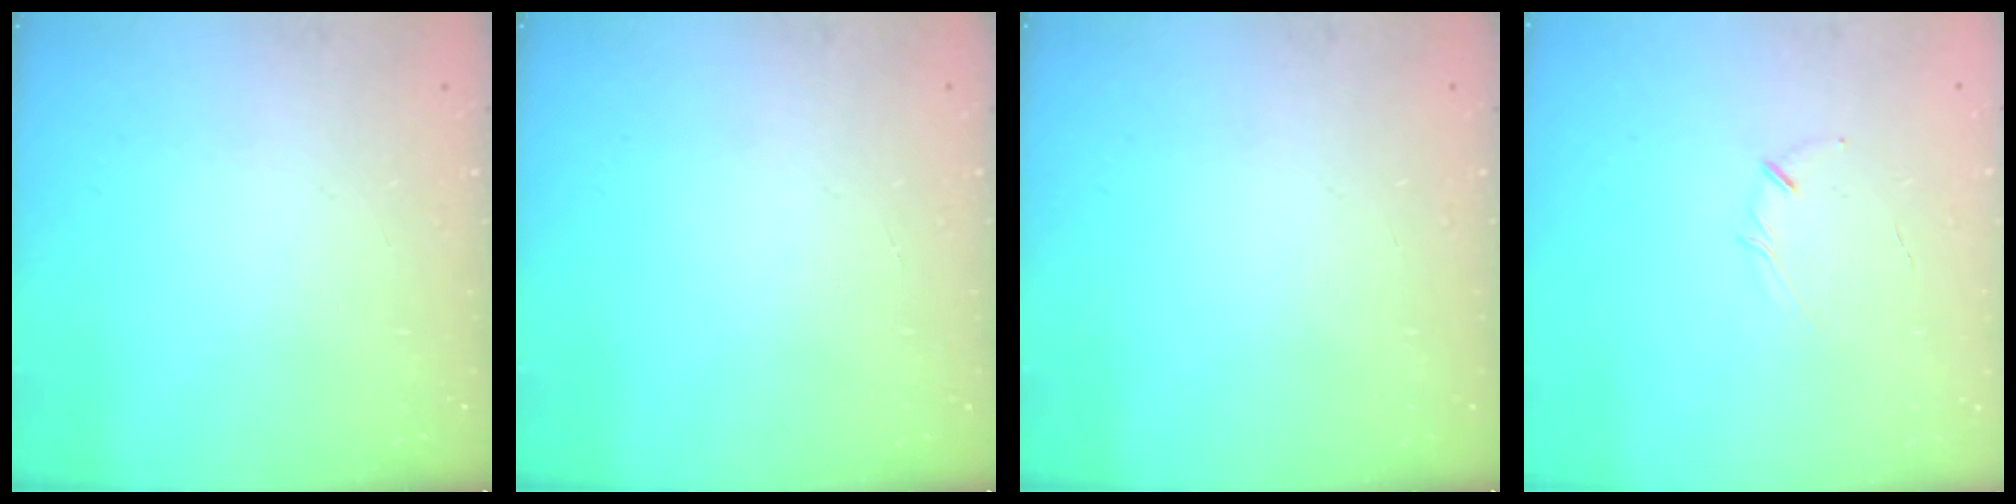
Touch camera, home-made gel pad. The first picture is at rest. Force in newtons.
{"total": 0.0}
{"total": 0.0}
{"total": 3.1, "press": 3.0, "slide": 0.7}